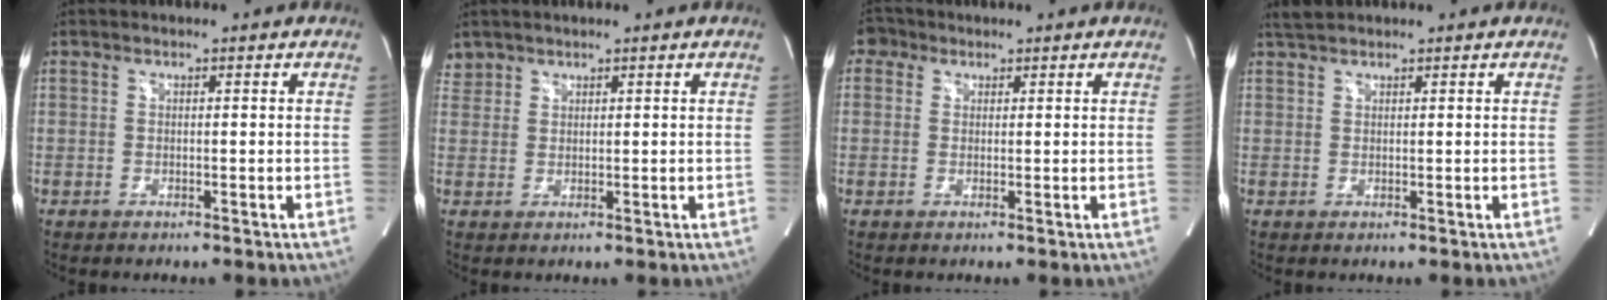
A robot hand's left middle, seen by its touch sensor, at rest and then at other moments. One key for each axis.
{"total": 2.0, "fx": 1.7, "fy": 1.1, "fz": -0.3, "tx": 0.006, "ty": 0.011, "tz": 0.032}
{"total": 2.7, "fx": 1.4, "fy": 2.2, "fz": 0.6, "tx": -0.012, "ty": 0.012, "tz": 0.019}
{"total": 1.8, "fx": 1.8, "fy": 0.2, "fz": 0.5, "tx": -0.017, "ty": 0.012, "tz": 0.036}